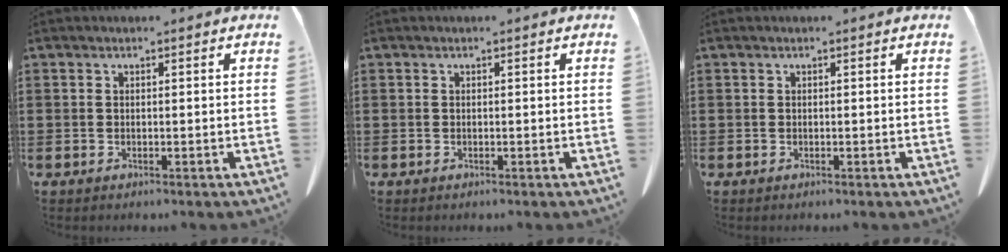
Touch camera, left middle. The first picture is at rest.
{"total": 0.0}
{"total": 0.0}